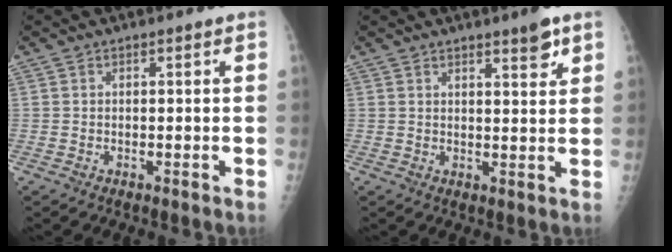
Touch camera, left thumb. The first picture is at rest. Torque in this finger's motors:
{"motor_torque": [0.09, 0.22, -0.15, -0.01, 0.02]}